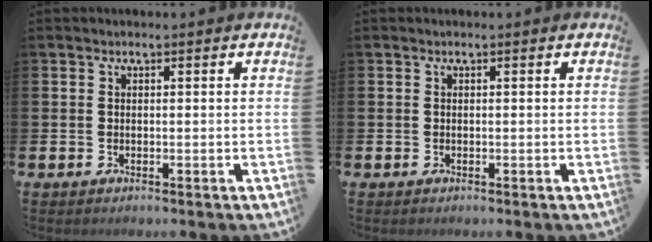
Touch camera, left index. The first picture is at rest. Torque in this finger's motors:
{"motor_torque": [-0.08, 0.02, -0.63, -0.21]}